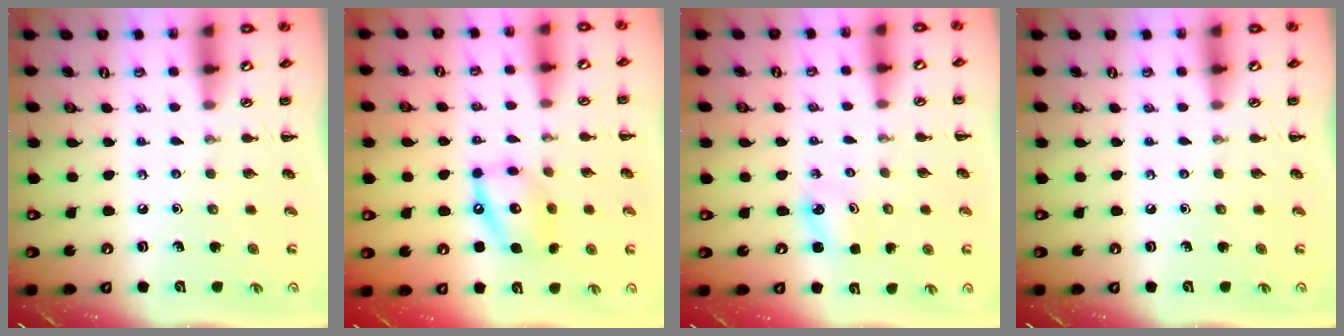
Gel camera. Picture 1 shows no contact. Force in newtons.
{"total": 12.6, "press": 12.4, "slide": 2.6}
{"total": 2.9, "press": 2.9, "slide": 0.6}
{"total": 0.0}